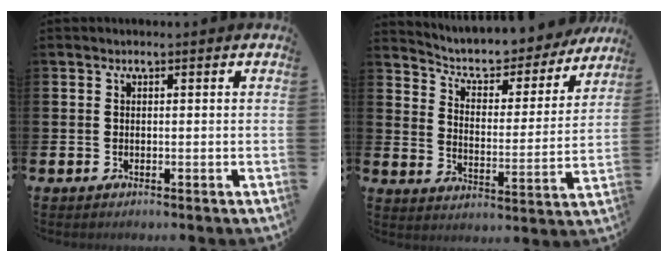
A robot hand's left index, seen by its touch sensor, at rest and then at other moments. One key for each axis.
{"total": 6.7, "fx": 6.2, "fy": 1.9, "fz": 1.4, "tx": -0.049, "ty": -0.052, "tz": 0.101}